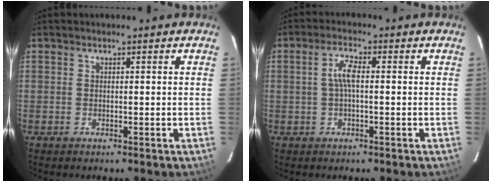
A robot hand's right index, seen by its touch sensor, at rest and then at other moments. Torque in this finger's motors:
{"motor_torque": [0.72, -0.03, 0.31, 0.11]}